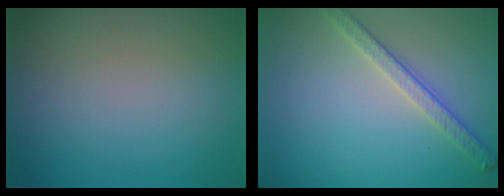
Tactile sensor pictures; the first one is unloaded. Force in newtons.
{"total": 2.8, "press": 2.7, "slide": 0.8}